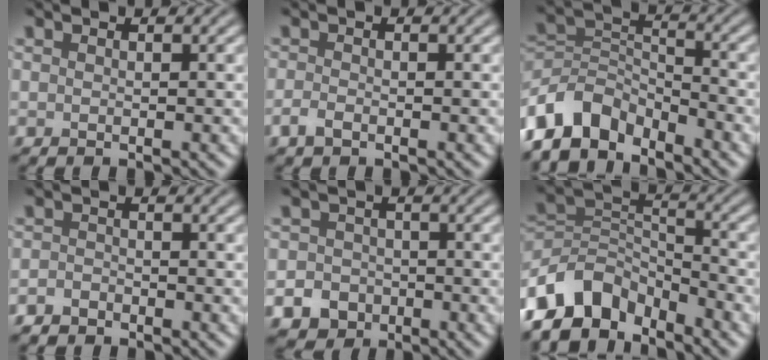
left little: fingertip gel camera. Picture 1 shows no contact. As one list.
[{"total": 1.3, "force": [-0.8, 0.6, 0.8], "torque": [-0.018, -0.002, -0.019]}, {"total": 7.1, "force": [-5.3, 3.7, 3.0], "torque": [-0.053, 0.001, -0.112]}, {"total": 1.4, "force": [-1.3, 0.6, 0.2], "torque": [-0.001, 0.000, -0.028]}, {"total": 5.5, "force": [-3.0, 4.5, 1.1], "torque": [0.005, -0.019, -0.058]}, {"total": 8.6, "force": [-6.3, 4.6, 3.7], "torque": [-0.059, 0.002, -0.134]}]